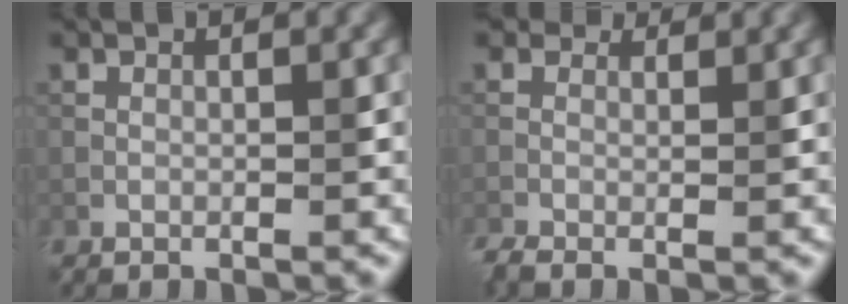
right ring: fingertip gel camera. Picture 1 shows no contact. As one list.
[{"total": 2.9, "force": [0.9, 2.1, 1.9], "torque": [-0.040, -0.005, 0.007]}]